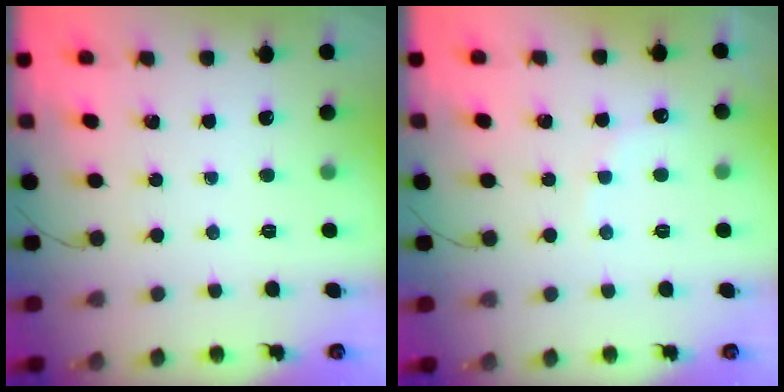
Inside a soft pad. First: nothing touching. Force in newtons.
{"total": 7.7, "press": 7.6, "slide": 1.3}